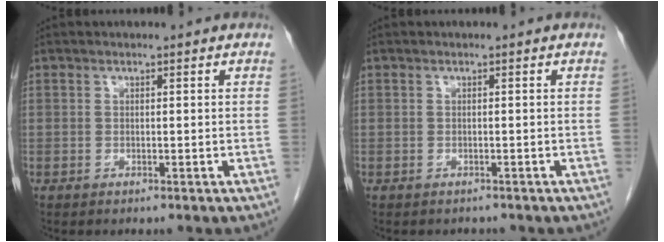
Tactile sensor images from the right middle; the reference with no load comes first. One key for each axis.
{"total": 2.7, "fx": -2.4, "fy": 1.1, "fz": 0.6, "tx": -0.013, "ty": -0.002, "tz": -0.027}